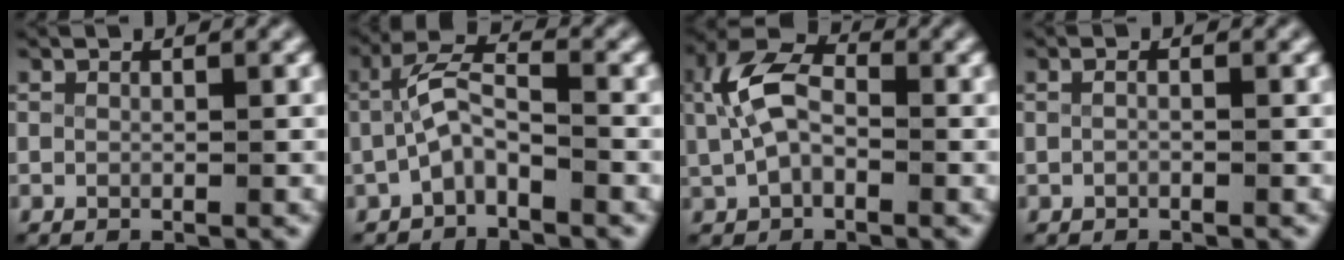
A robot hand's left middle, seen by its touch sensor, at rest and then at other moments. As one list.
[{"total": 3.8, "force": [-1.0, 2.3, 2.8], "torque": [-0.056, -0.003, -0.026]}, {"total": 5.2, "force": [0.4, 3.4, 3.9], "torque": [-0.085, 0.000, 0.008]}, {"total": 0.5, "force": [-0.3, 0.0, 0.4], "torque": [-0.011, -0.003, -0.003]}]